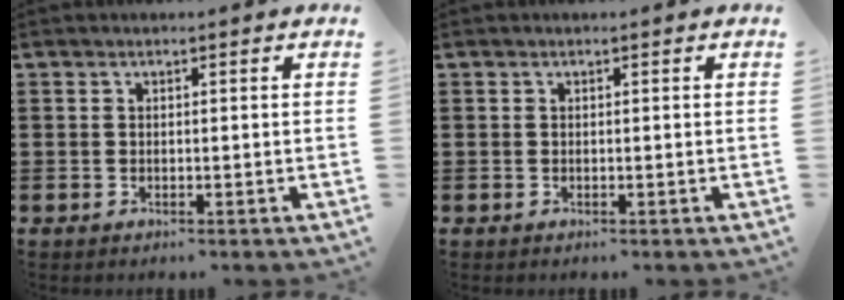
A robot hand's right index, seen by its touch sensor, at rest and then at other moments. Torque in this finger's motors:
{"motor_torque": [-0.01, 0.01, 0.00, -0.01]}